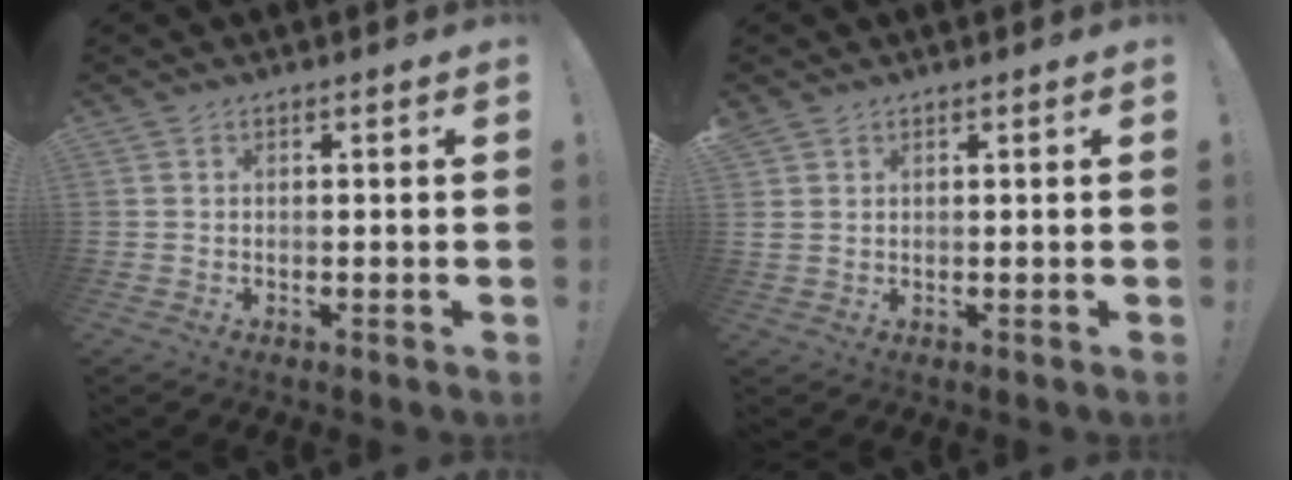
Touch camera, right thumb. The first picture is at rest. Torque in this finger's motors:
{"motor_torque": [0.00, 0.02, 0.28, 0.33, 0.00]}